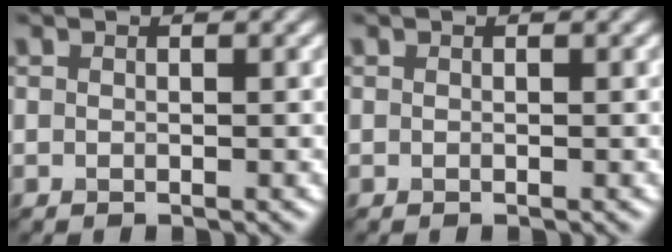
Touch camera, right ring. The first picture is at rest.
{"total": 0.0}